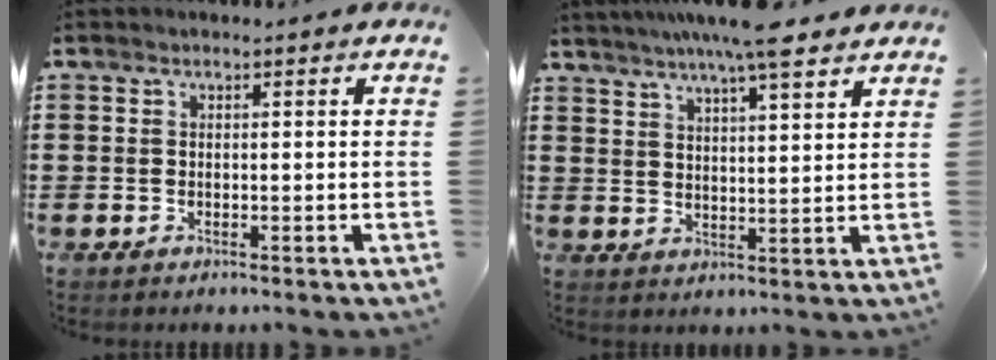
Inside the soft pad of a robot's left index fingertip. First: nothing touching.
{"total": 7.0, "force": [5.7, 0.4, 4.1], "torque": [-0.084, -0.011, 0.099]}